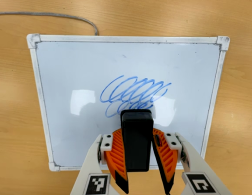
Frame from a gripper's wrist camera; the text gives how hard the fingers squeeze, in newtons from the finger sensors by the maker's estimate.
{"total": 8.5, "left": 6.8, "right": 10.3}